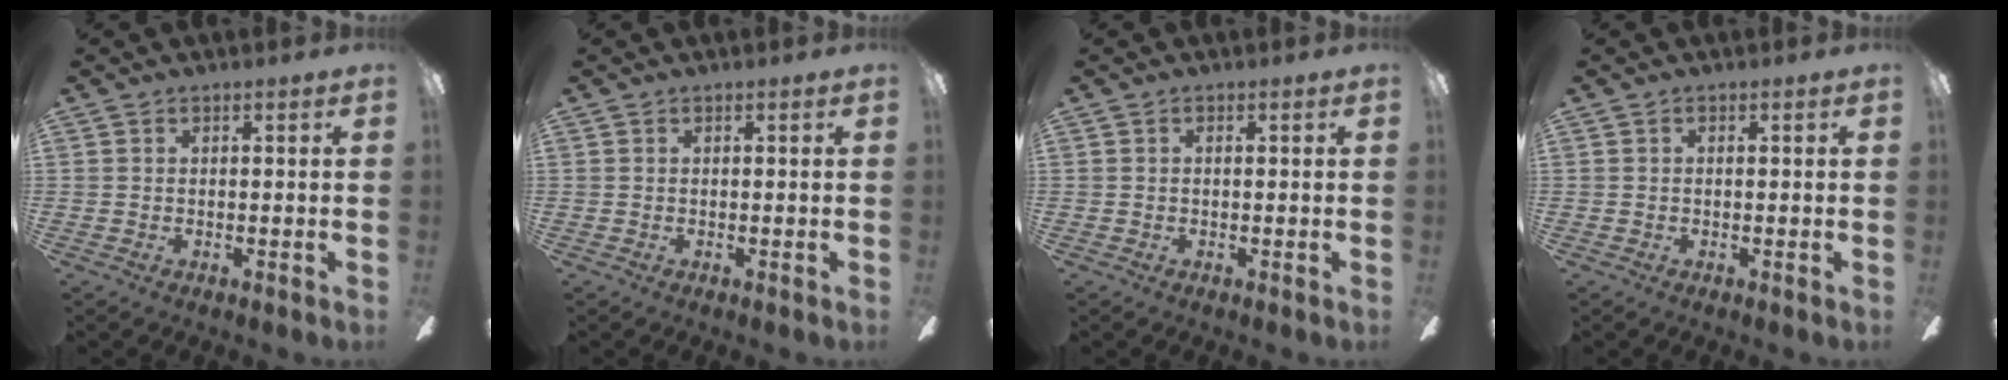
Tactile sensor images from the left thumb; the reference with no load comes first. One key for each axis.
{"total": 0.0}
{"total": 0.0}
{"total": 0.0}